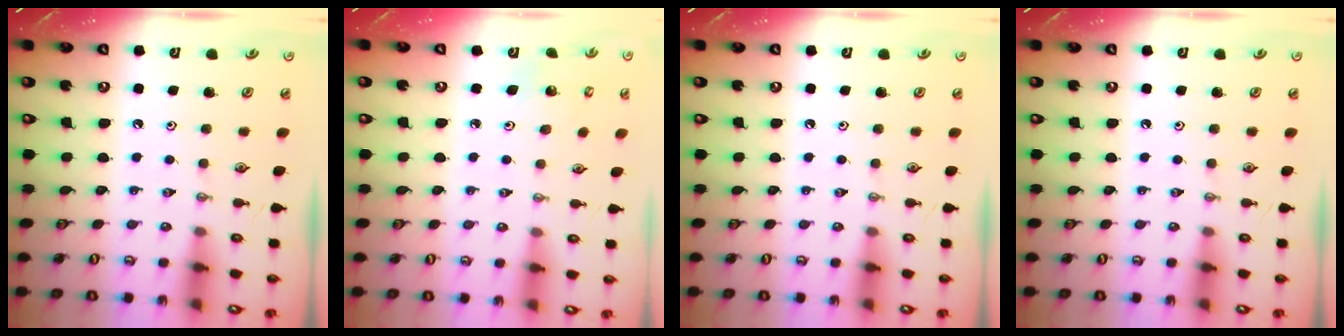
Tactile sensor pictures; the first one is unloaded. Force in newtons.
{"total": 2.7, "press": 2.7, "slide": 0.2}
{"total": 0.0}
{"total": 0.0}